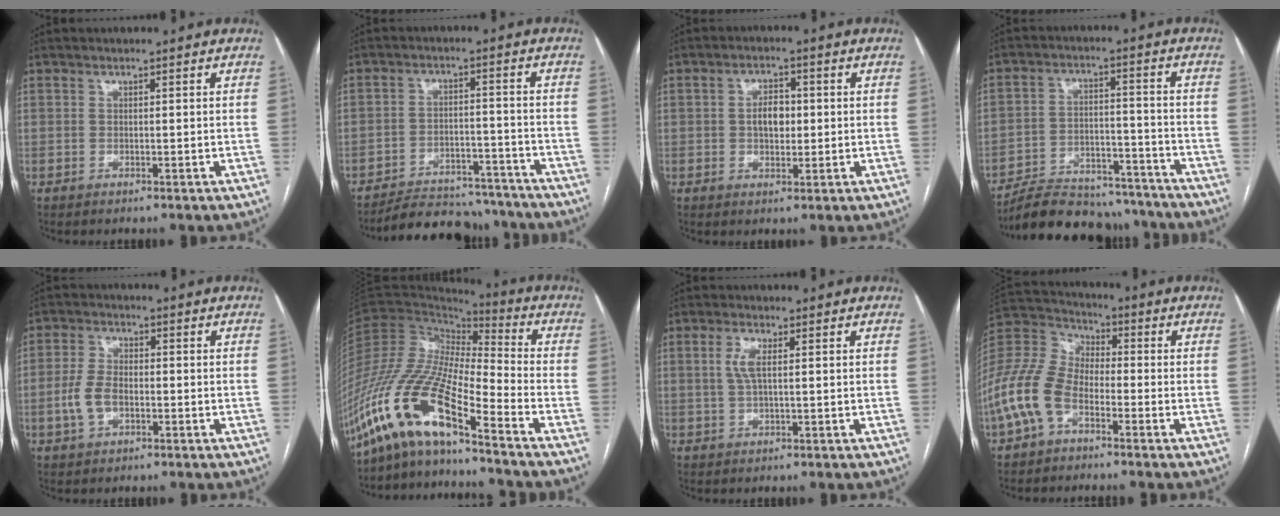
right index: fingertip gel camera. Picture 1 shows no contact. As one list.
[{"total": 13.8, "force": [-12.8, 4.2, 2.9], "torque": [-0.035, 0.015, -0.178]}, {"total": 4.3, "force": [0.1, 2.5, 3.5], "torque": [-0.061, 0.009, 0.005]}, {"total": 17.3, "force": [-15.8, 5.1, 4.7], "torque": [-0.086, 0.014, -0.234]}, {"total": 5.5, "force": [-1.5, 3.2, 4.3], "torque": [-0.101, 0.011, -0.027]}, {"total": 15.8, "force": [-11.5, 1.7, 10.7], "torque": [-0.224, -0.003, -0.219]}, {"total": 3.0, "force": [0.6, 0.8, 2.8], "torque": [-0.064, 0.003, 0.012]}, {"total": 12.0, "force": [-5.1, 6.8, 8.4], "torque": [-0.215, 0.023, -0.108]}]